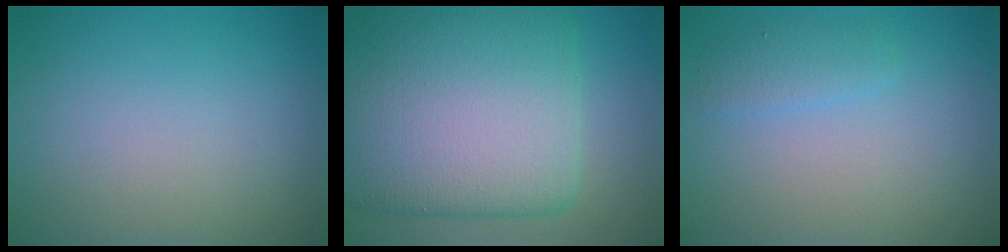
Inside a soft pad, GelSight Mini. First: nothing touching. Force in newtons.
{"total": 13.7, "press": 13.7, "slide": 0.1}
{"total": 1.6, "press": 1.6, "slide": 0.1}